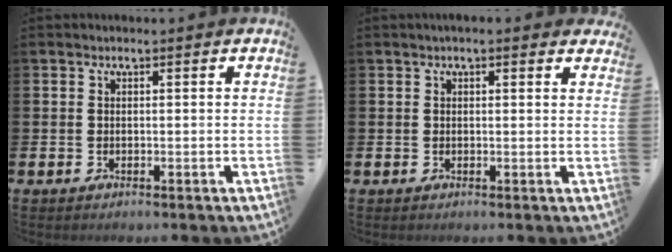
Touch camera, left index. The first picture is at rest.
{"total": 1.2, "force": [1.0, 0.3, 0.6], "torque": [-0.011, 0.005, 0.018]}